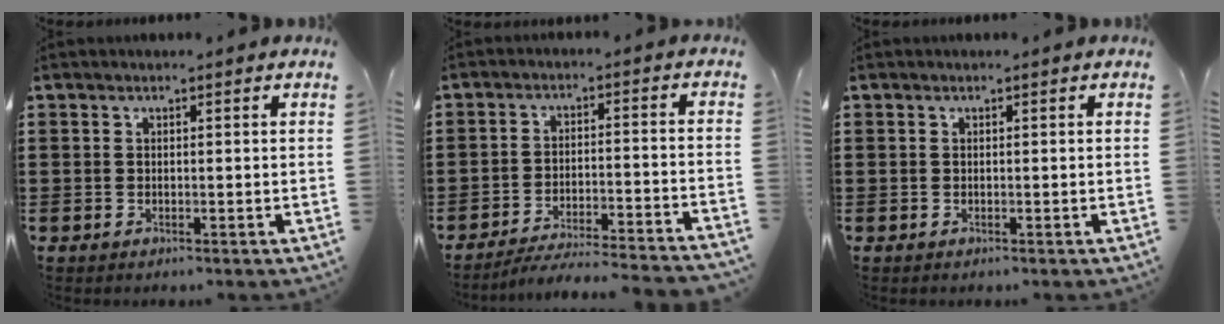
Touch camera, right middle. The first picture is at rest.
{"total": 5.0, "force": [-4.8, -0.2, 1.6], "torque": [-0.033, -0.011, -0.097]}
{"total": 0.0}